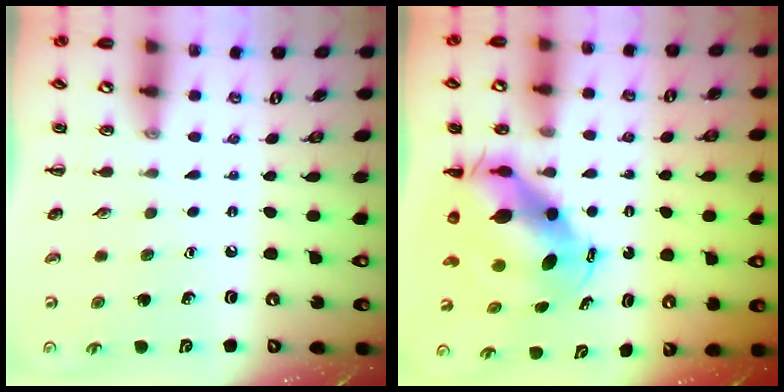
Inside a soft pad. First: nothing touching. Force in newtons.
{"total": 8.3, "press": 8.0, "slide": 2.1}